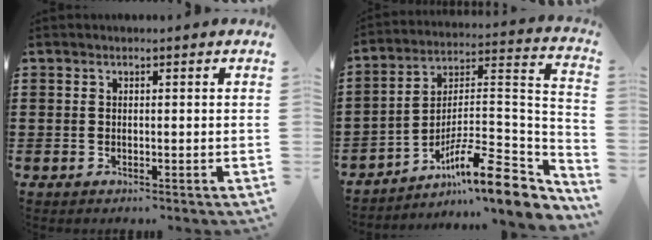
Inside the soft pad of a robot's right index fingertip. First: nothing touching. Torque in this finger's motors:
{"motor_torque": [1.07, 1.07, 0.01, -0.08]}